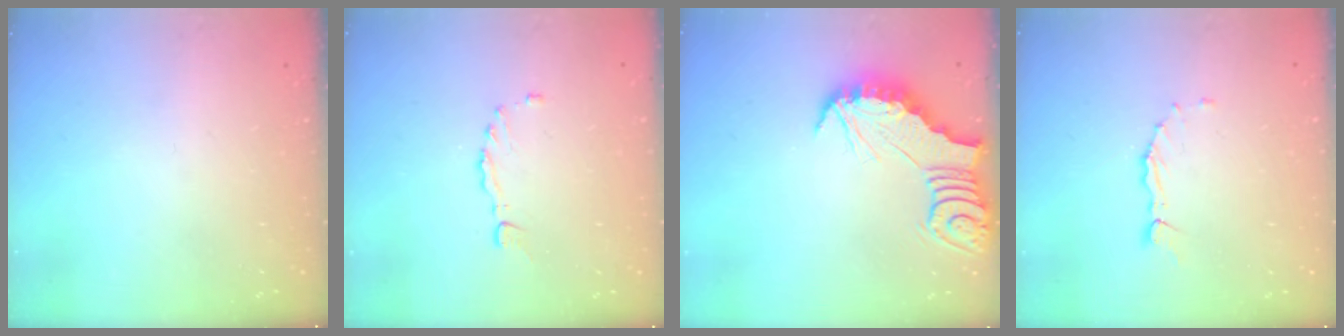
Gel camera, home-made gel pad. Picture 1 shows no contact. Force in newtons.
{"total": 1.5, "press": 1.4, "slide": 0.4}
{"total": 2.5, "press": 2.5, "slide": 0.2}
{"total": 2.2, "press": 2.2, "slide": 0.2}